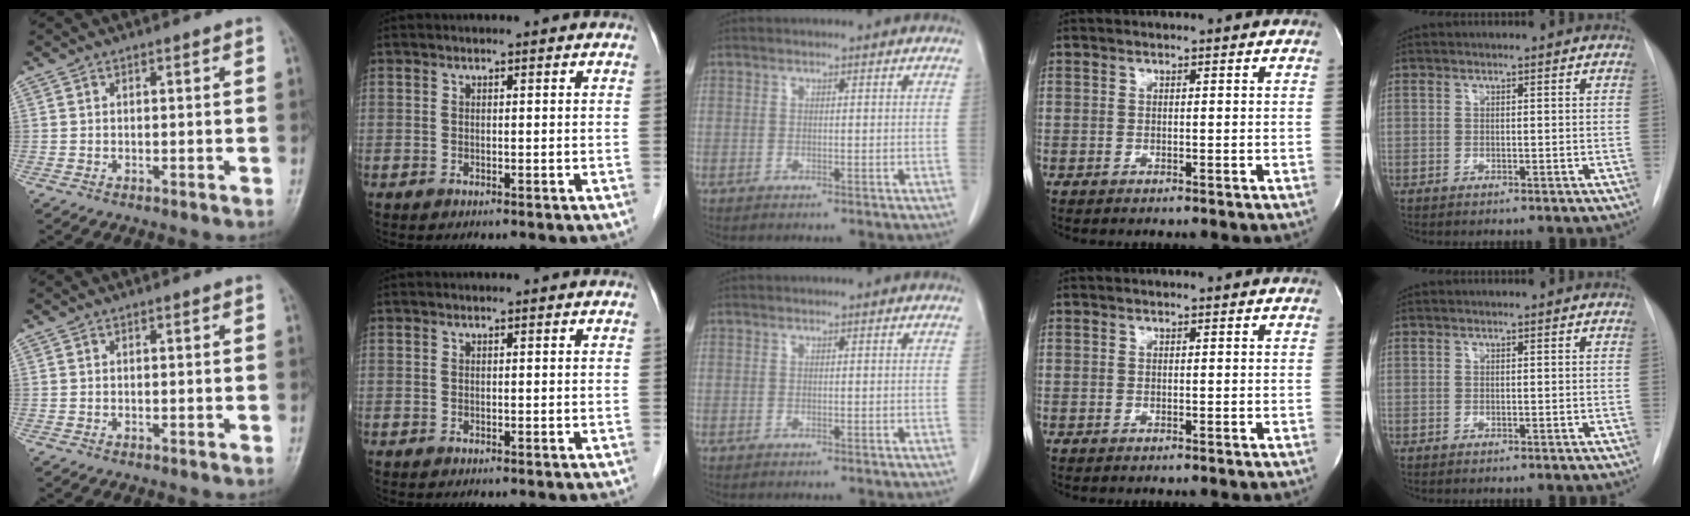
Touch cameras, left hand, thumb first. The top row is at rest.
{}